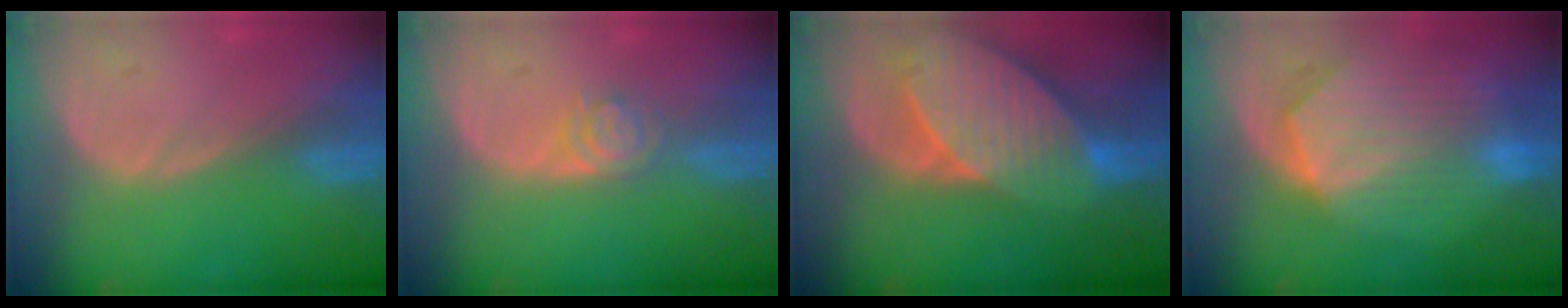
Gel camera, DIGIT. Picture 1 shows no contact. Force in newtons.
{"total": 3.9, "press": 3.5, "slide": 1.8}
{"total": 10.7, "press": 9.4, "slide": 5.1}
{"total": 10.2, "press": 9.0, "slide": 4.9}